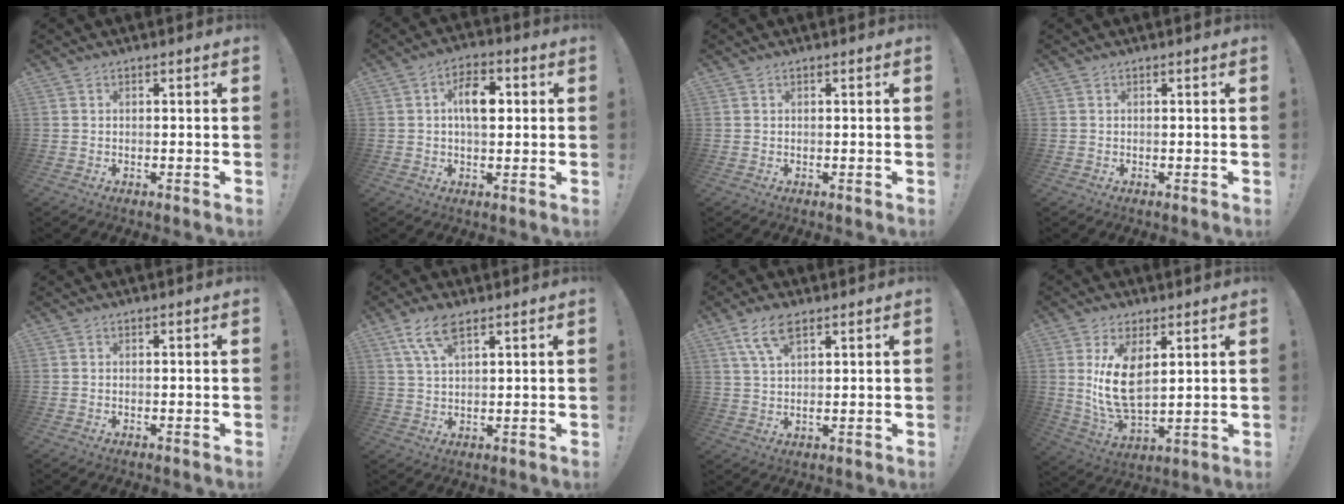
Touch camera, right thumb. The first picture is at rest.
{"total": 8.9, "force": [1.2, 5.2, 7.1], "torque": [-0.099, 0.007, 0.016]}
{"total": 0.0}
{"total": 0.0}
{"total": 0.0}
{"total": 8.0, "force": [4.7, 3.1, 5.7], "torque": [-0.108, -0.008, 0.089]}
{"total": 7.9, "force": [4.6, 3.3, 5.5], "torque": [-0.106, -0.006, 0.087]}
{"total": 12.7, "force": [3.8, 6.4, 10.3], "torque": [-0.193, -0.022, 0.069]}